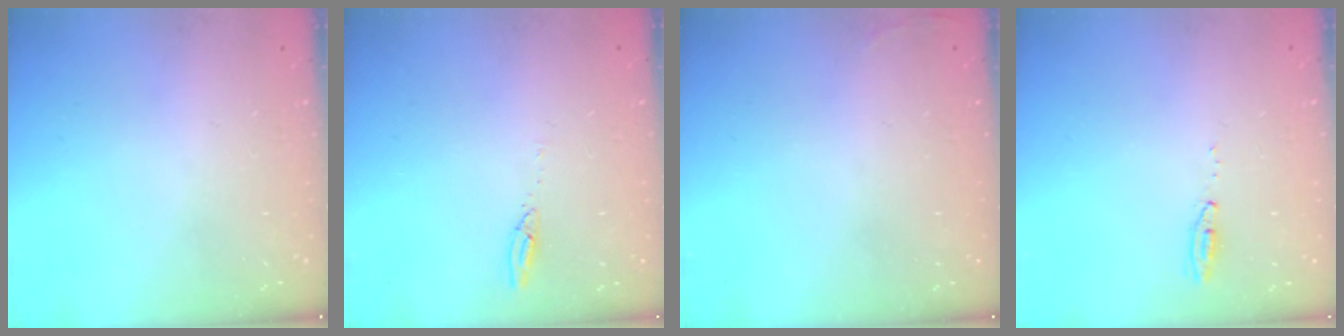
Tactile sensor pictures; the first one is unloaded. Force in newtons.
{"total": 2.7, "press": 2.7, "slide": 0.2}
{"total": 2.5, "press": 2.4, "slide": 0.9}
{"total": 11.2, "press": 5.8, "slide": 9.6}